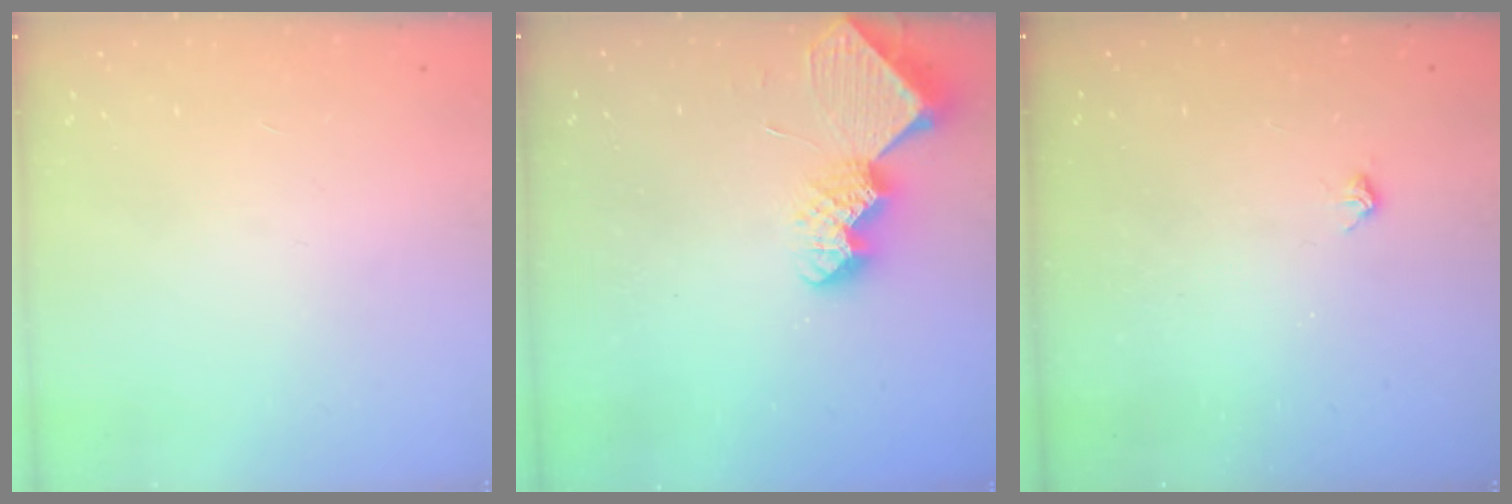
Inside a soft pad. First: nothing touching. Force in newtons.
{"total": 8.7, "press": 8.7, "slide": 0.6}
{"total": 3.4, "press": 3.3, "slide": 0.7}